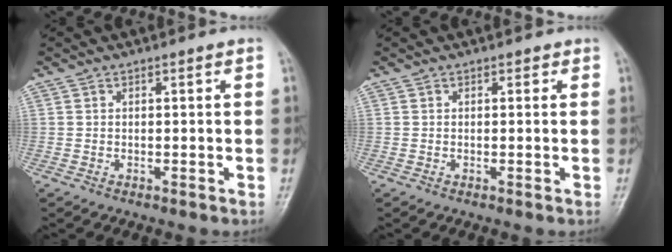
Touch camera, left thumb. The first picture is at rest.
{"total": 0.6, "force": [0.3, 0.5, 0.2], "torque": [0.003, 0.000, 0.000]}